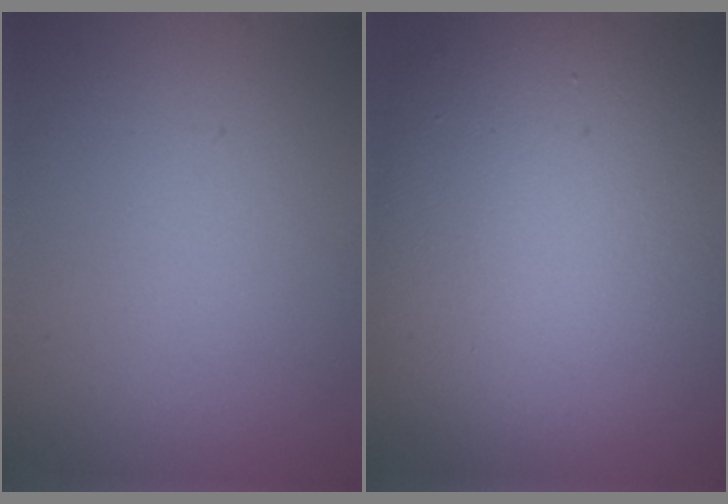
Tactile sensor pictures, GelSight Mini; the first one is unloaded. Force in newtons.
{"total": 15.3, "press": 15.3, "slide": 1.2}